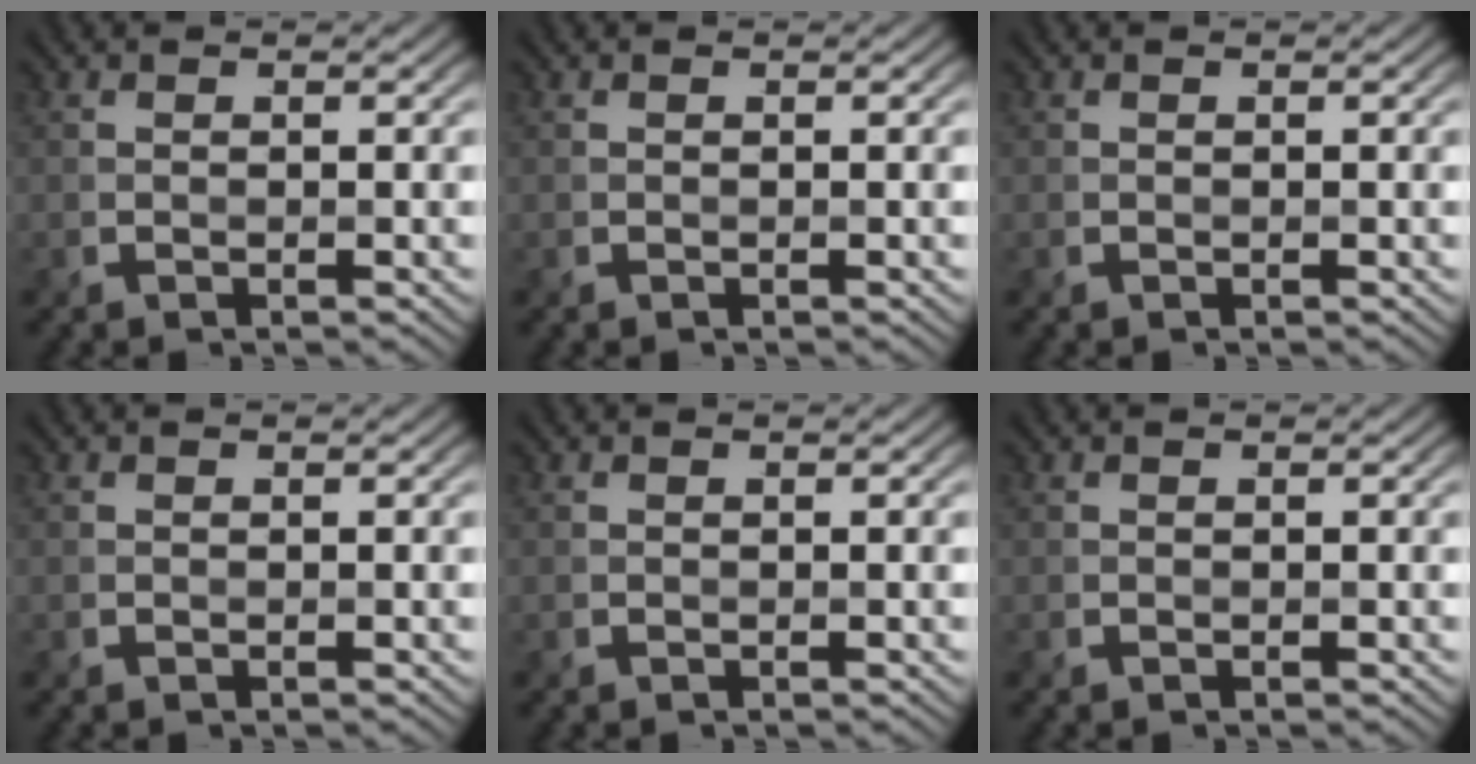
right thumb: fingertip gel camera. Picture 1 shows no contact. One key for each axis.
{"total": 0.0}
{"total": 0.0}
{"total": 0.0}
{"total": 0.0}
{"total": 0.0}